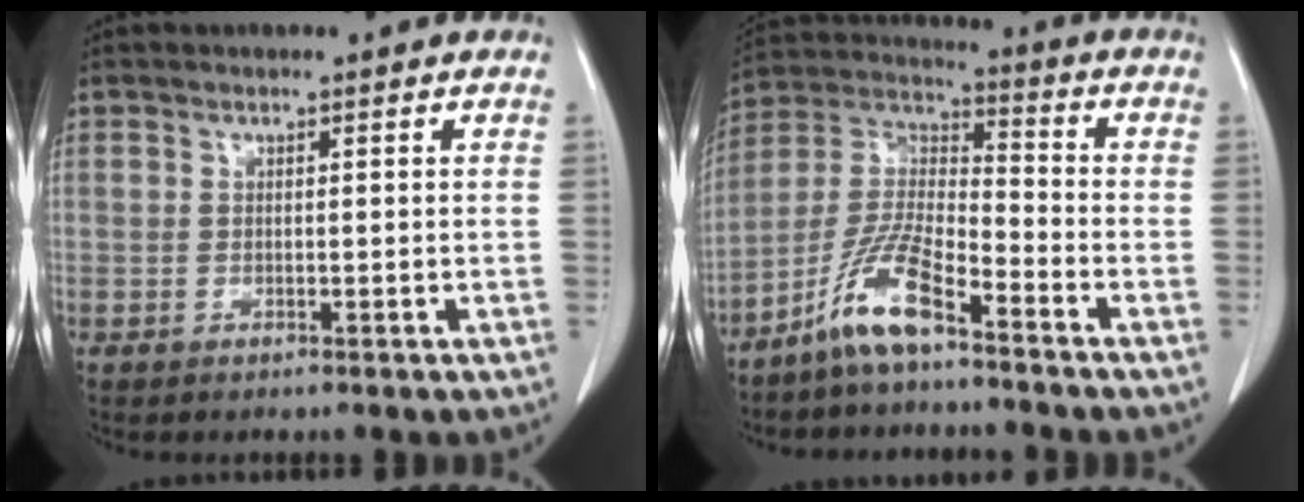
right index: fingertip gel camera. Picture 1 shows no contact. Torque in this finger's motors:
{"motor_torque": [0.85, -0.74, 0.24, 0.11]}